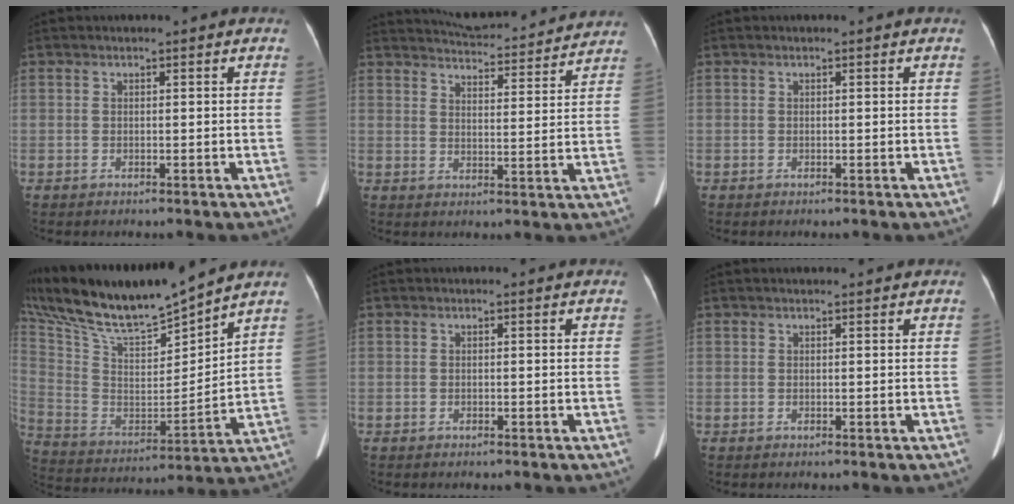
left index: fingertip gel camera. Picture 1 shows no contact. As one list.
[{"total": 16.1, "force": [15.4, 1.9, 4.1], "torque": [-0.059, 0.005, 0.199]}, {"total": 0.0}, {"total": 21.0, "force": [18.7, 1.6, 9.5], "torque": [-0.197, -0.003, 0.339]}, {"total": 0.0}, {"total": 1.7, "force": [1.5, 0.2, 0.7], "torque": [-0.008, 0.019, 0.022]}]